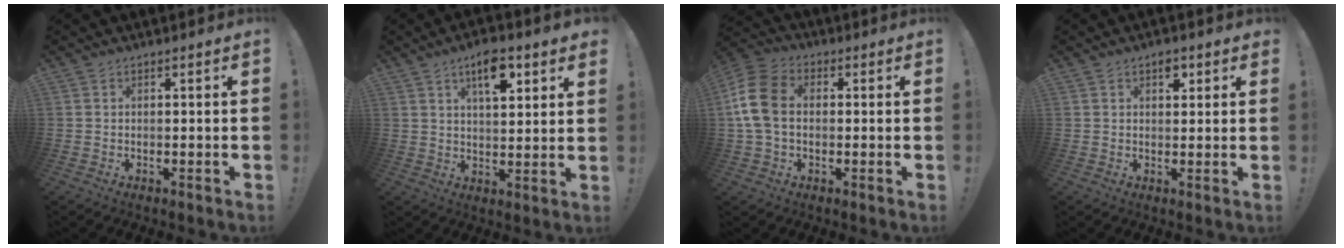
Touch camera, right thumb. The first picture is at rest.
{"total": 10.2, "force": [5.2, 4.1, 7.7], "torque": [-0.107, -0.017, 0.084]}
{"total": 13.4, "force": [0.7, 9.6, 9.4], "torque": [-0.183, 0.014, 0.015]}
{"total": 3.7, "force": [1.9, 2.6, 1.8], "torque": [0.001, -0.008, 0.027]}